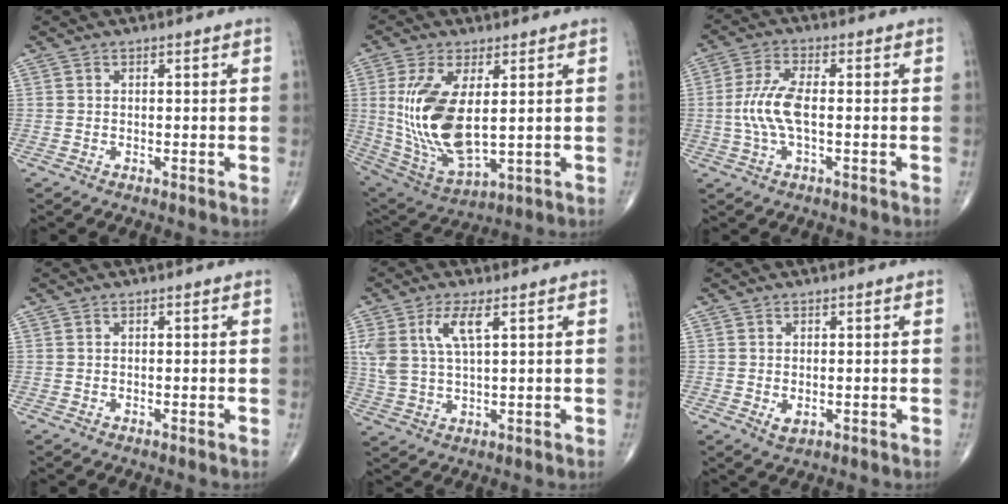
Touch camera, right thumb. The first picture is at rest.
{"total": 16.5, "force": [1.7, 7.3, 14.7], "torque": [-0.301, -0.021, 0.051]}
{"total": 7.3, "force": [-0.7, 2.6, 6.8], "torque": [-0.164, 0.011, -0.017]}
{"total": 0.0}
{"total": 7.5, "force": [3.1, 2.5, 6.4], "torque": [-0.149, -0.006, 0.068]}
{"total": 1.8, "force": [-0.2, 1.1, 1.4], "torque": [-0.020, -0.002, 0.003]}